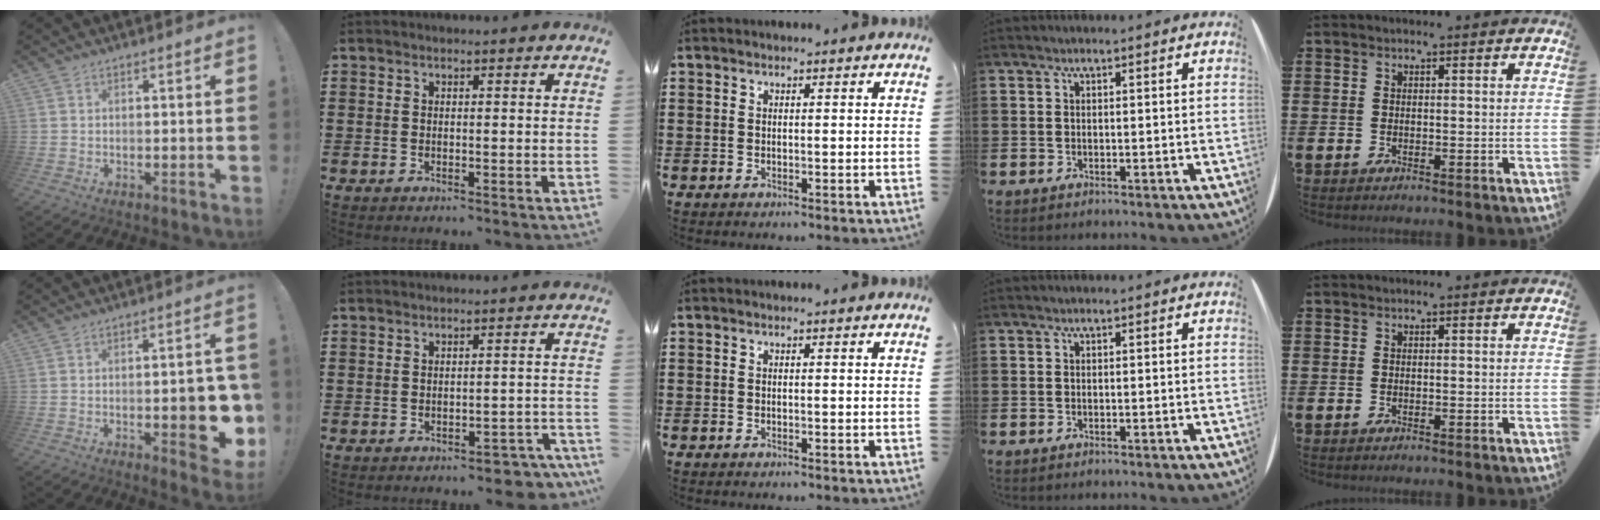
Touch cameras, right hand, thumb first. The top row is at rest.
{"thumb": {"total": 10.7, "force": [-2.4, 4.0, 9.6], "torque": [-0.107, 0.000, -0.035]}, "index": {"total": 3.1, "force": [-2.8, 0.9, 0.8], "torque": [-0.016, 0.005, -0.058]}}